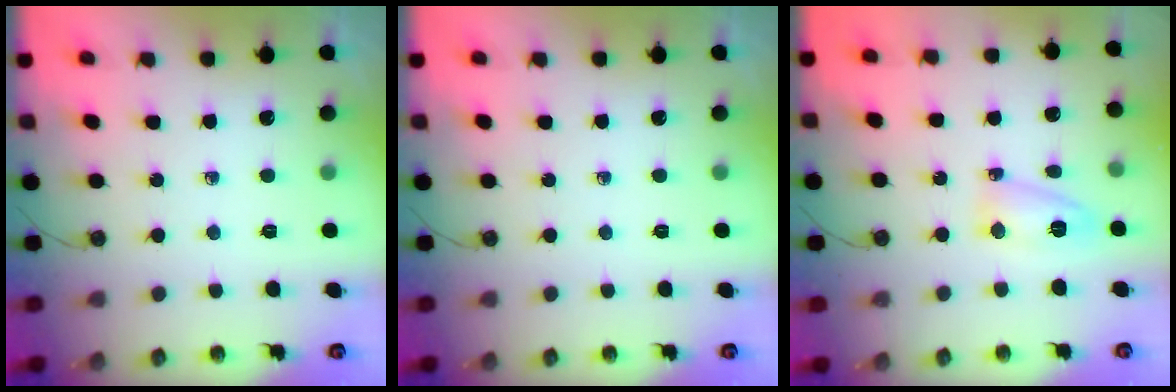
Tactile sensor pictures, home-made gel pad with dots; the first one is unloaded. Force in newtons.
{"total": 0.0}
{"total": 9.1, "press": 6.2, "slide": 6.6}